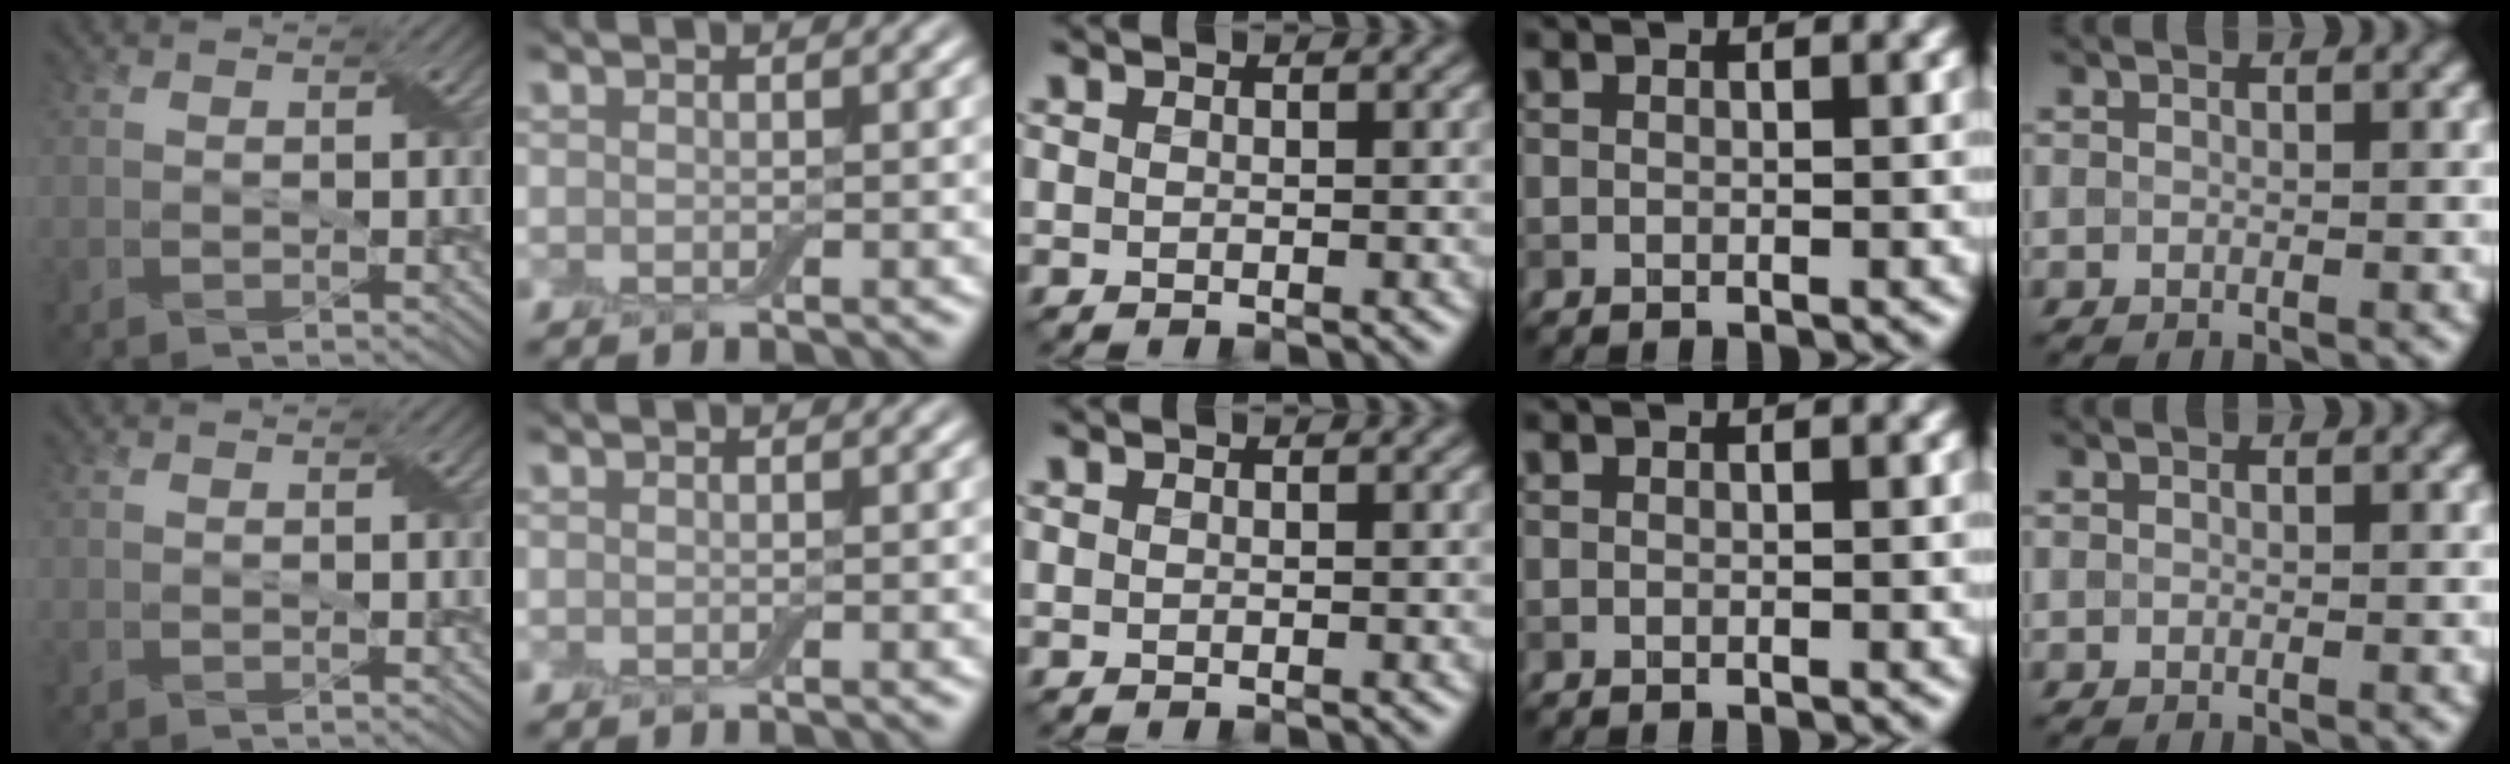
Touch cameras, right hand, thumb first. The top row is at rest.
{}